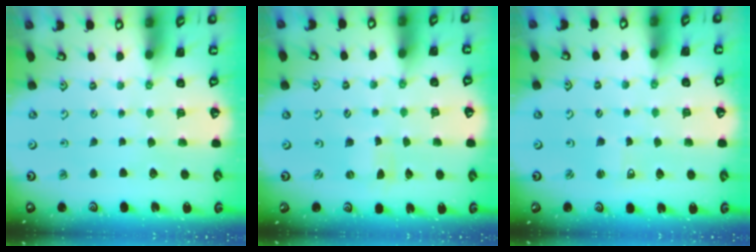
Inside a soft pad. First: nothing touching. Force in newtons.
{"total": 0.0}
{"total": 2.4, "press": 2.4, "slide": 0.3}